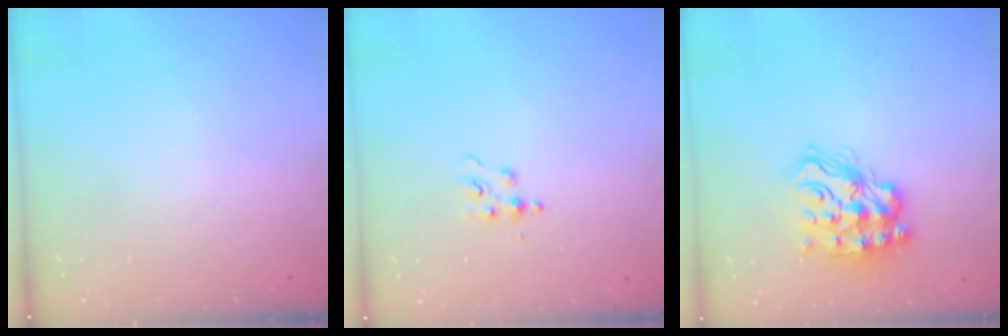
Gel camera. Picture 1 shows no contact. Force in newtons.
{"total": 4.1, "press": 4.1, "slide": 0.5}
{"total": 16.0, "press": 15.9, "slide": 1.8}